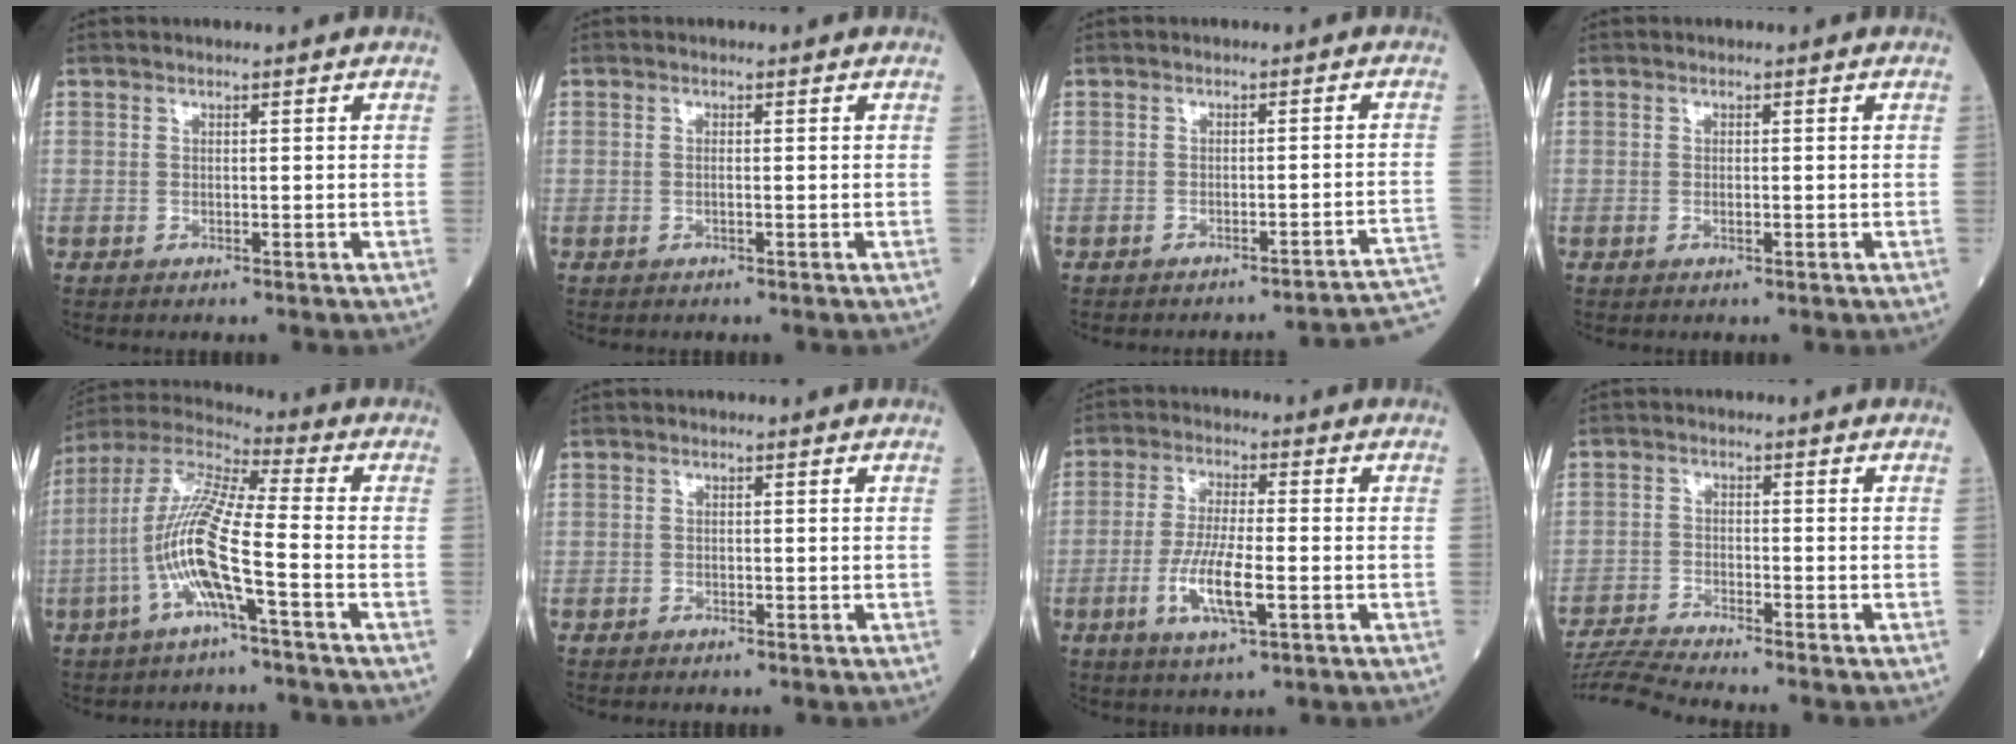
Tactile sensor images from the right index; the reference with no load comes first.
{"total": 0.5, "force": [-0.2, 0.0, 0.5], "torque": [-0.009, 0.001, -0.004]}
{"total": 8.7, "force": [-8.3, -0.9, 2.2], "torque": [0.000, 0.009, -0.091]}
{"total": 0.6, "force": [-0.2, 0.1, 0.5], "torque": [-0.011, 0.000, -0.003]}
{"total": 12.6, "force": [-3.8, 0.5, 12.0], "torque": [-0.253, 0.009, -0.083]}
{"total": 0.0}
{"total": 8.1, "force": [-2.6, 1.2, 7.6], "torque": [-0.153, -0.010, -0.049]}
{"total": 6.3, "force": [-6.0, -1.6, 0.9], "torque": [-0.017, -0.016, -0.116]}